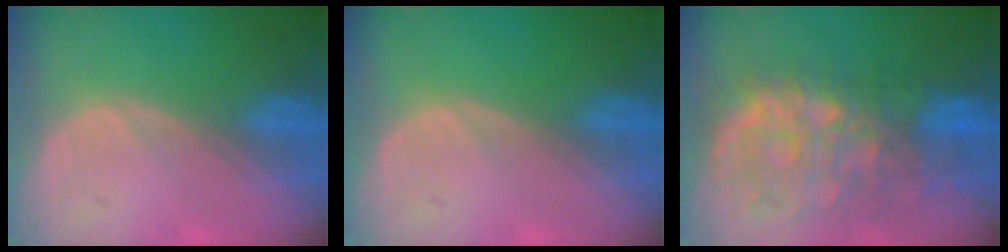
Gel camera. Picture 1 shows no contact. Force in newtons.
{"total": 0.0}
{"total": 11.1, "press": 9.7, "slide": 5.5}